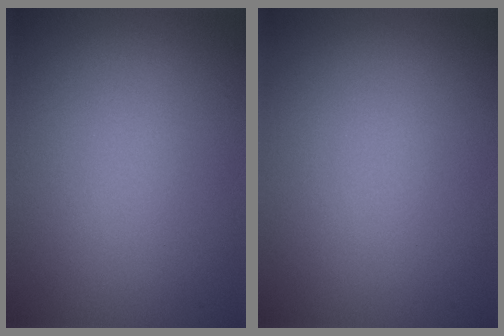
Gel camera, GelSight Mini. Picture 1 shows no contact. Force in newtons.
{"total": 0.0}